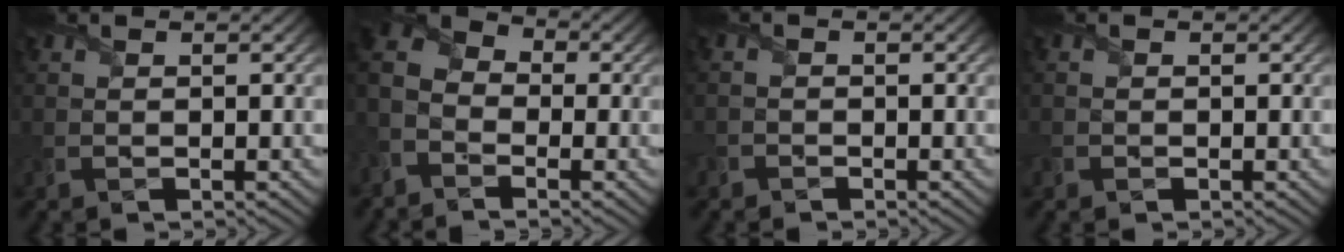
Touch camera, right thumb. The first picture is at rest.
{"total": 7.2, "force": [-3.6, 4.9, 3.9], "torque": [-0.102, -0.007, -0.086]}
{"total": 1.4, "force": [-1.1, 0.7, -0.2], "torque": [0.014, 0.003, -0.027]}
{"total": 0.6, "force": [-0.4, 0.5, -0.1], "torque": [0.002, -0.003, -0.009]}